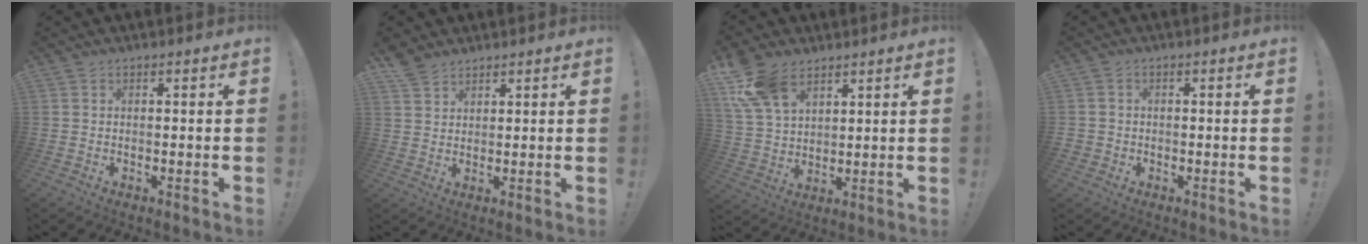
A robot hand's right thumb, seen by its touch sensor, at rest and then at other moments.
{"total": 4.1, "force": [3.5, 1.9, 0.9], "torque": [-0.018, -0.020, 0.067]}
{"total": 12.8, "force": [7.7, 7.7, 6.6], "torque": [-0.140, -0.034, 0.151]}
{"total": 1.8, "force": [-0.6, 1.7, 0.6], "torque": [-0.013, 0.006, -0.010]}